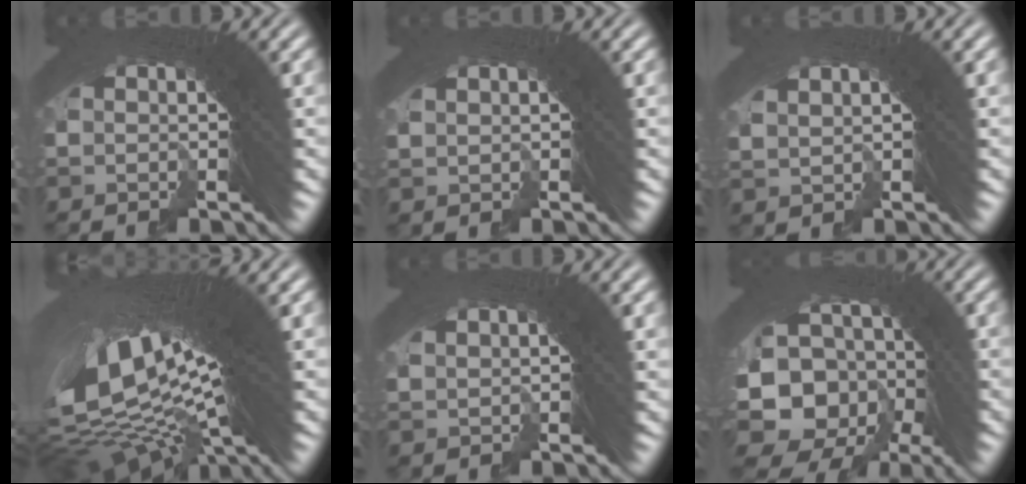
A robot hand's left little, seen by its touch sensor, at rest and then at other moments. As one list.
[{"total": 1.2, "force": [1.0, -0.7, 0.2], "torque": [0.016, 0.009, 0.022]}, {"total": 1.6, "force": [1.2, -0.5, 0.8], "torque": [0.007, 0.016, 0.029]}, {"total": 18.5, "force": [2.5, 9.6, 15.6], "torque": [-0.285, -0.025, 0.057]}, {"total": 1.8, "force": [1.4, -0.7, 0.9], "torque": [0.007, 0.016, 0.028]}, {"total": 12.6, "force": [-3.8, 9.4, 7.4], "torque": [-0.199, -0.078, -0.029]}]